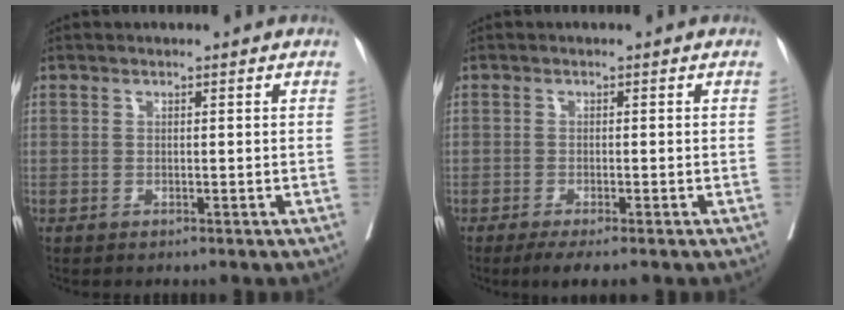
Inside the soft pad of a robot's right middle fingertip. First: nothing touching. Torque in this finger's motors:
{"motor_torque": [0.60, -0.52, 0.18, 0.07]}